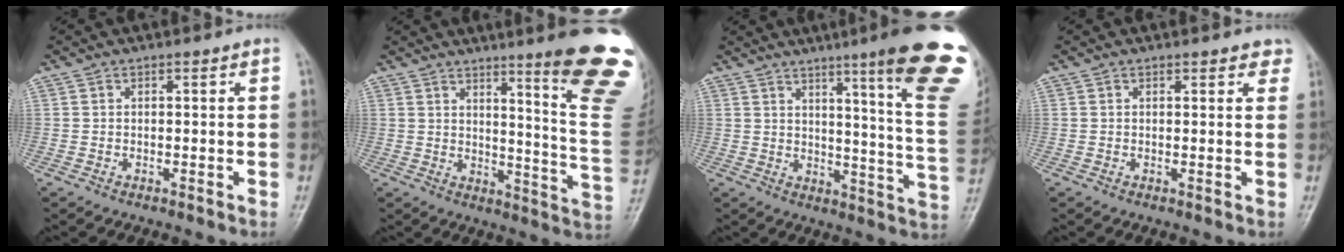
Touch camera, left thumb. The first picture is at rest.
{"total": 20.1, "force": [12.5, 1.7, 15.7], "torque": [-0.171, -0.091, 0.159]}
{"total": 21.4, "force": [12.4, 1.2, 17.4], "torque": [-0.202, -0.072, 0.155]}
{"total": 2.8, "force": [2.0, 1.3, 1.4], "torque": [0.011, -0.003, 0.017]}